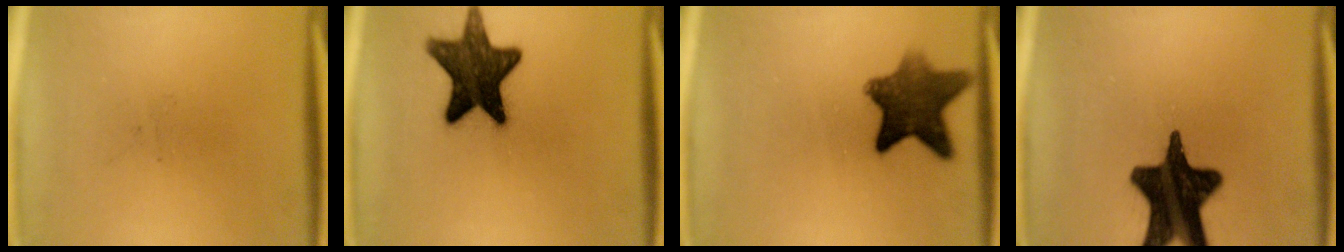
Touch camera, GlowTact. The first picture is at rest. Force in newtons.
{"total": 14.5}
{"total": 9.8}
{"total": 18.6}